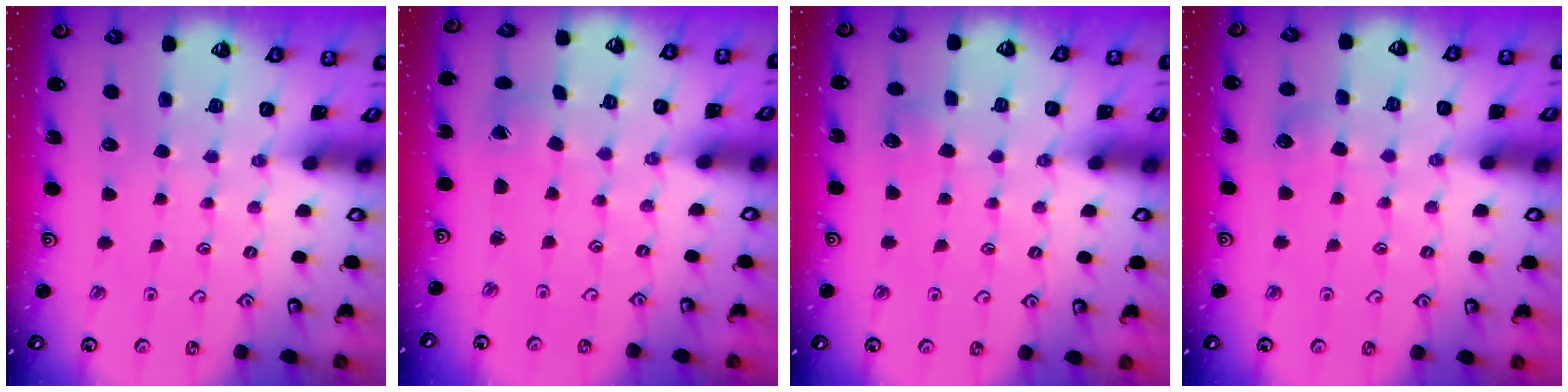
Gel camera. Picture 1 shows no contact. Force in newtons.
{"total": 0.5, "press": 0.5, "slide": 0.1}
{"total": 4.3, "press": 4.3, "slide": 0.5}
{"total": 4.7, "press": 4.7, "slide": 0.6}